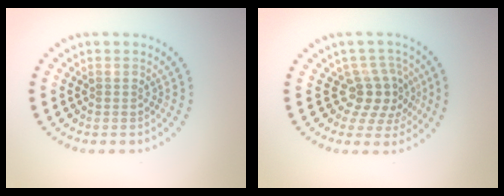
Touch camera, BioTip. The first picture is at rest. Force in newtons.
{"total": 3.5, "press": 2.6, "slide": 2.3}